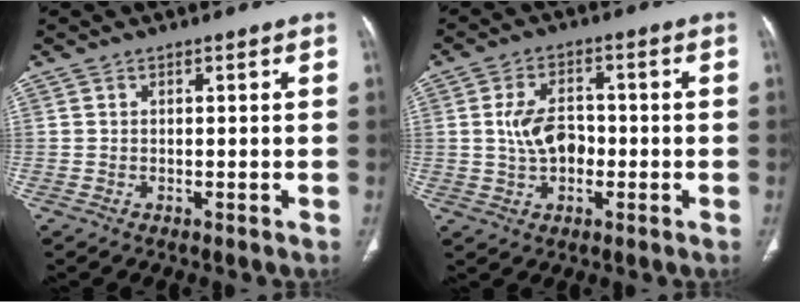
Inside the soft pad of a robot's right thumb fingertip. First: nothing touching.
{"total": 7.4, "force": [-0.5, 4.9, 5.5], "torque": [-0.091, 0.016, -0.009]}